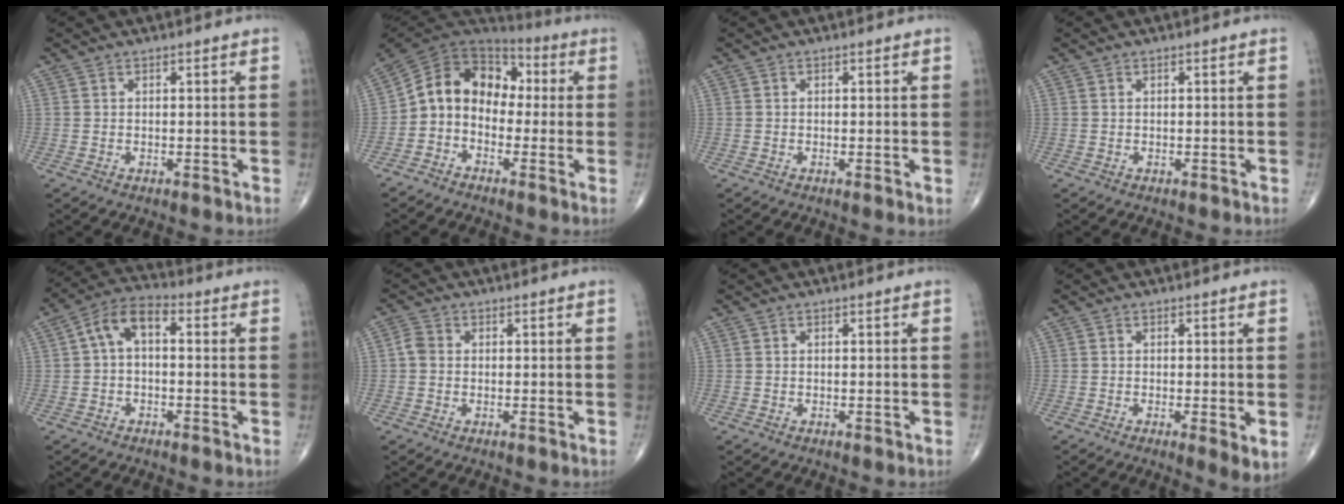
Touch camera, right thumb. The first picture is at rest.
{"total": 12.7, "force": [-1.0, 10.0, 7.7], "torque": [-0.103, 0.059, -0.035]}
{"total": 0.9, "force": [-0.1, 0.2, 0.9], "torque": [-0.019, -0.004, -0.005]}
{"total": 0.0}
{"total": 7.4, "force": [0.5, 4.2, 6.1], "torque": [-0.103, 0.031, -0.004]}
{"total": 2.4, "force": [-0.1, 2.0, 1.2], "torque": [-0.017, 0.006, -0.009]}
{"total": 0.0}
{"total": 4.0, "force": [-0.8, 0.9, 3.8], "torque": [-0.065, -0.014, -0.017]}